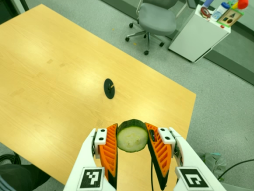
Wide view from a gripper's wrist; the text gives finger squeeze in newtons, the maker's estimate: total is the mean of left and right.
{"total": 10.9, "left": 10.5, "right": 11.2}